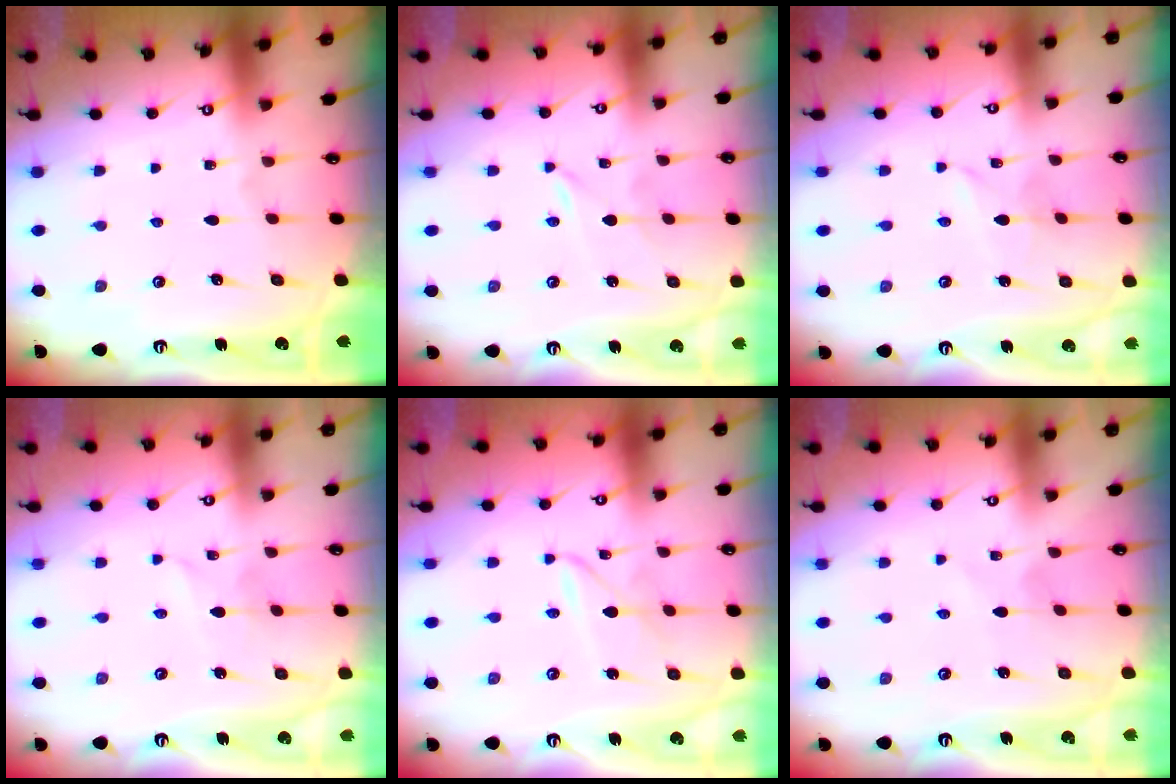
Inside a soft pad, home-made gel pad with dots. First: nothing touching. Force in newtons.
{"total": 0.0}
{"total": 1.5, "press": 1.4, "slide": 0.2}
{"total": 1.7, "press": 1.7, "slide": 0.2}
{"total": 2.6, "press": 2.6, "slide": 0.2}
{"total": 2.2, "press": 2.2, "slide": 0.2}